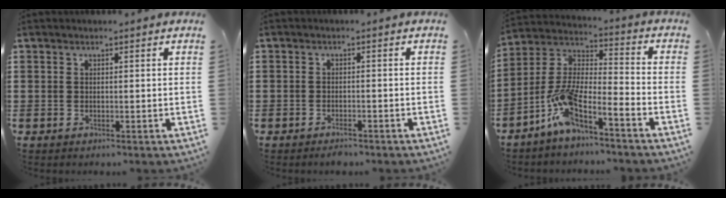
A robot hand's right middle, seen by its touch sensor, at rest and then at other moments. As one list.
[{"total": 1.3, "force": [-1.2, 0.3, 0.2], "torque": [-0.007, -0.001, -0.025]}, {"total": 8.2, "force": [-6.4, 0.6, 5.1], "torque": [-0.116, -0.023, -0.131]}]